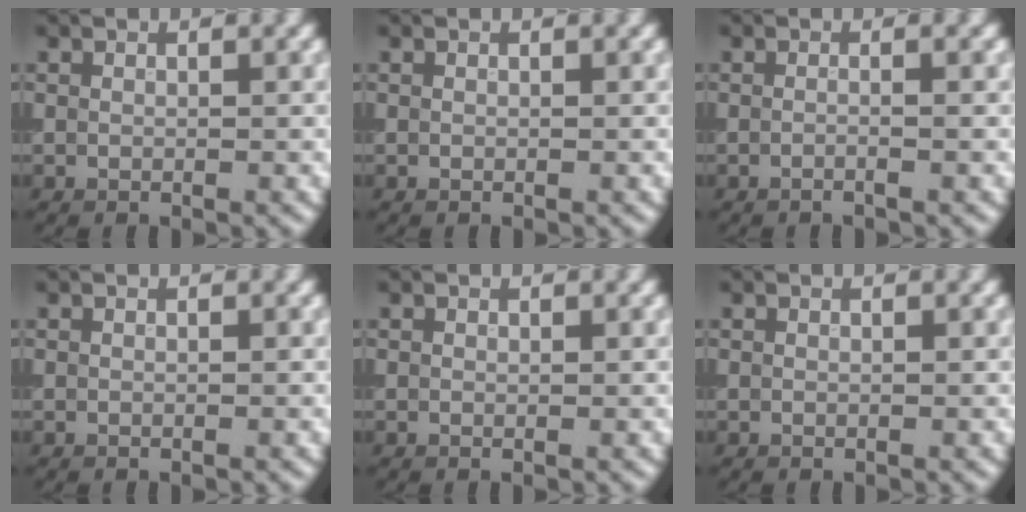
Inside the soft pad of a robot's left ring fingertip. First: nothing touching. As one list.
[{"total": 0.0}, {"total": 1.6, "force": [-0.1, 0.6, 1.4], "torque": [-0.009, -0.015, -0.018]}, {"total": 0.0}, {"total": 0.0}, {"total": 0.0}]